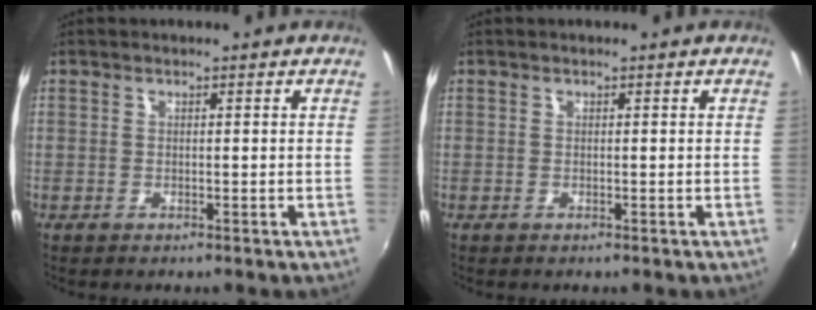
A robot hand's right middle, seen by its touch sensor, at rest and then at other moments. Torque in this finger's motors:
{"motor_torque": [0.00, 0.00, 0.00, 0.00]}